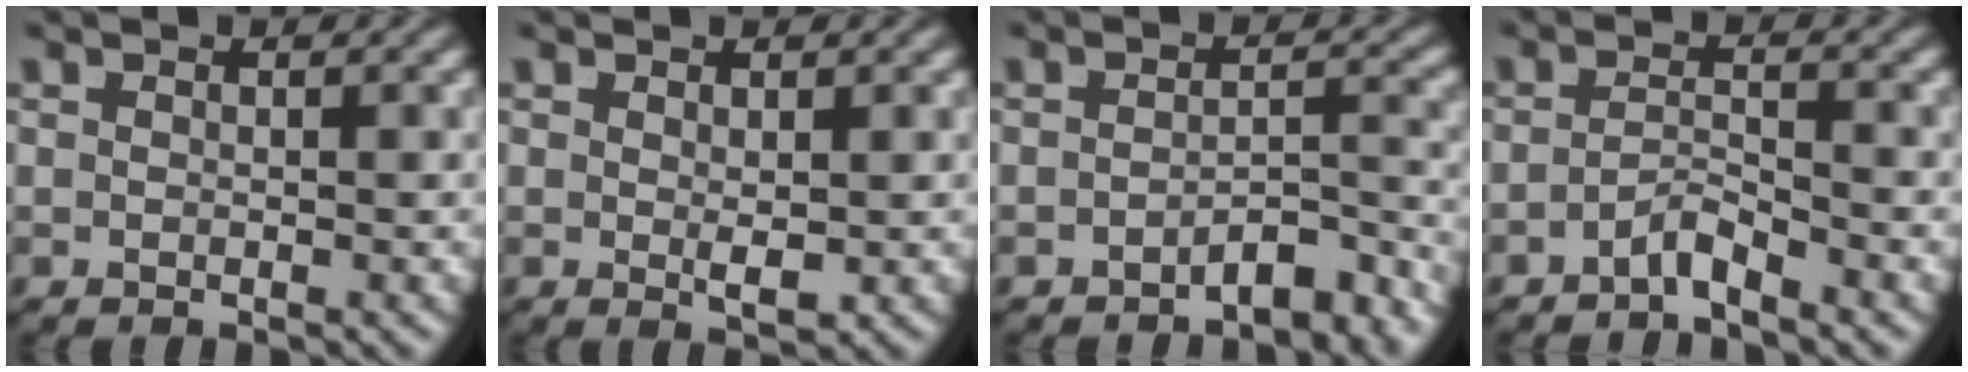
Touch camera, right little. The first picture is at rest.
{"total": 1.3, "force": [-0.1, -0.1, 1.3], "torque": [-0.014, -0.008, 0.006]}
{"total": 4.2, "force": [-3.8, 0.5, 1.8], "torque": [-0.007, -0.012, -0.055]}
{"total": 2.4, "force": [-2.2, 0.1, 0.9], "torque": [-0.009, -0.010, -0.037]}